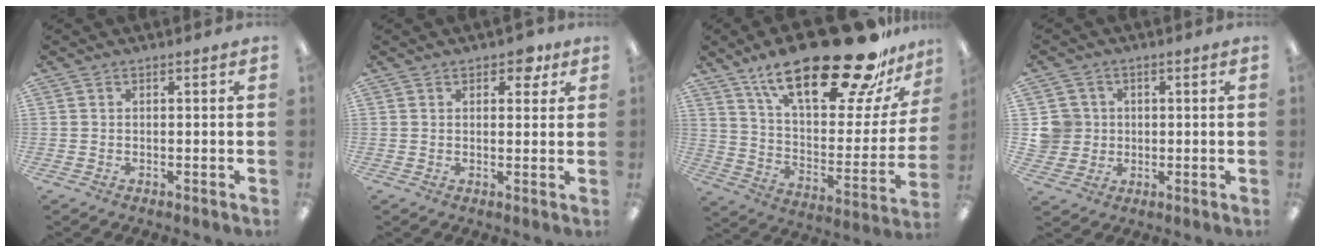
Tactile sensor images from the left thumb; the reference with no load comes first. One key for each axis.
{"total": 4.3, "fx": 2.5, "fy": 2.4, "fz": 2.6, "tx": -0.023, "ty": -0.005, "tz": 0.038}
{"total": 31.1, "fx": 20.7, "fy": 11.0, "fz": 20.5, "tx": -0.313, "ty": -0.128, "tz": 0.344}
{"total": 6.5, "fx": 0.8, "fy": 6.4, "fz": 1.1, "tx": -0.037, "ty": 0.012, "tz": 0.021}